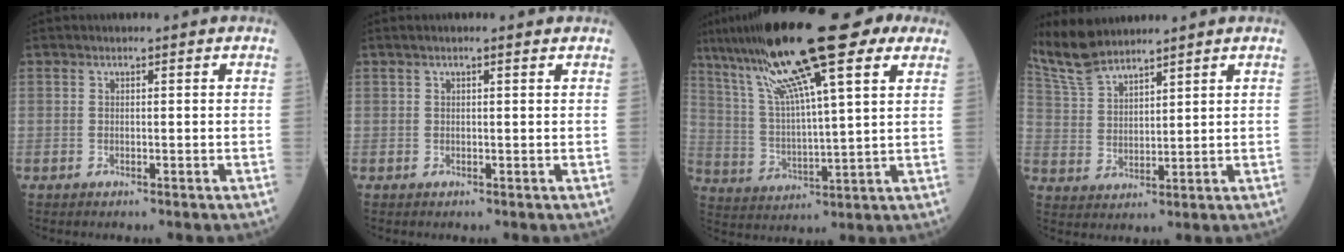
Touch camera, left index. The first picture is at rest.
{"total": 1.7, "force": [1.3, 0.0, 1.1], "torque": [-0.019, 0.017, 0.018]}
{"total": 21.6, "force": [13.6, 2.6, 16.5], "torque": [-0.286, 0.035, 0.225]}
{"total": 7.4, "force": [7.1, 1.0, 1.8], "torque": [-0.062, 0.014, 0.156]}